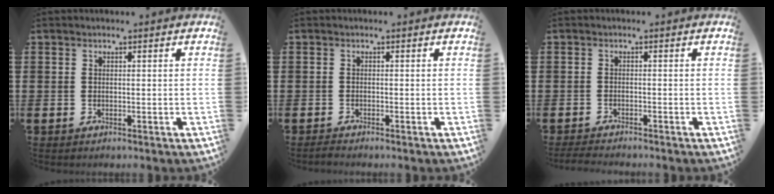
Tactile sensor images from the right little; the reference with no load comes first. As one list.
[{"total": 0.6, "force": [-0.5, 0.1, 0.3], "torque": [-0.007, -0.002, -0.010]}, {"total": 1.3, "force": [-1.2, 0.0, 0.5], "torque": [-0.009, 0.002, -0.024]}]